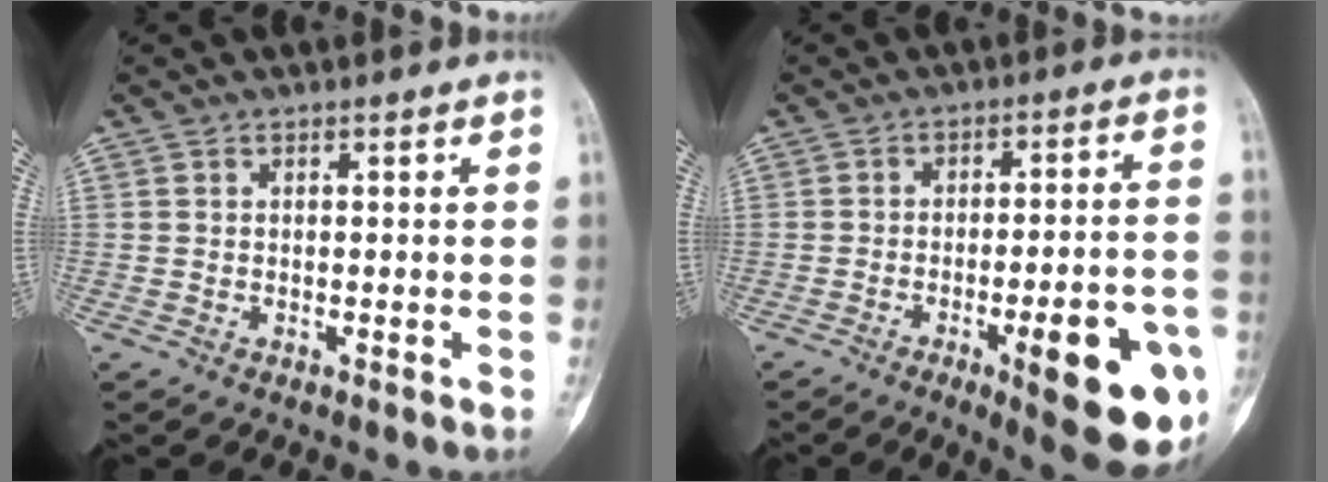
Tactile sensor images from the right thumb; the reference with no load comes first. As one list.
[{"total": 18.3, "force": [-7.1, 4.7, 16.2], "torque": [-0.163, 0.019, -0.083]}]